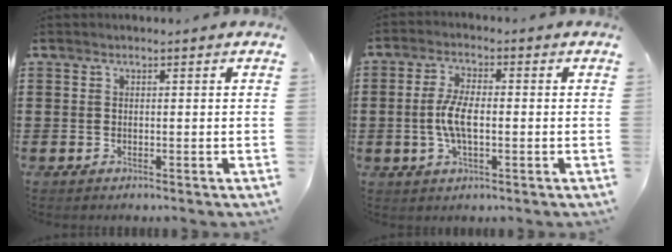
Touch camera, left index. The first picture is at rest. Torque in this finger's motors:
{"motor_torque": [1.18, 0.96, 0.61, 0.10]}